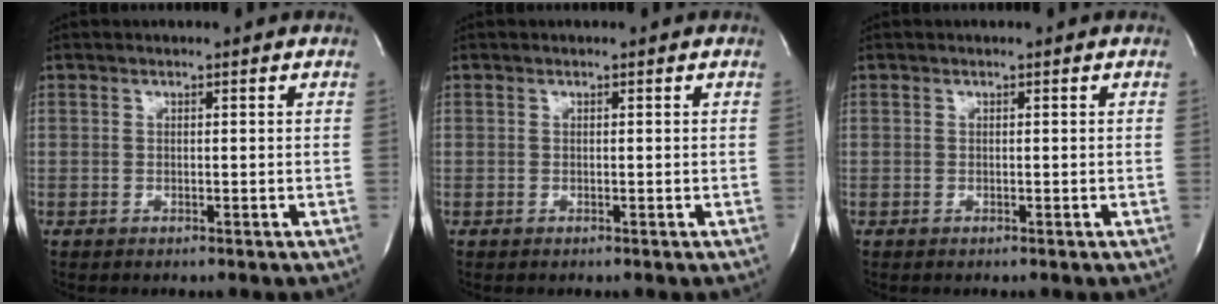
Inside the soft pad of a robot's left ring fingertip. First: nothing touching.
{"total": 0.0}
{"total": 0.0}